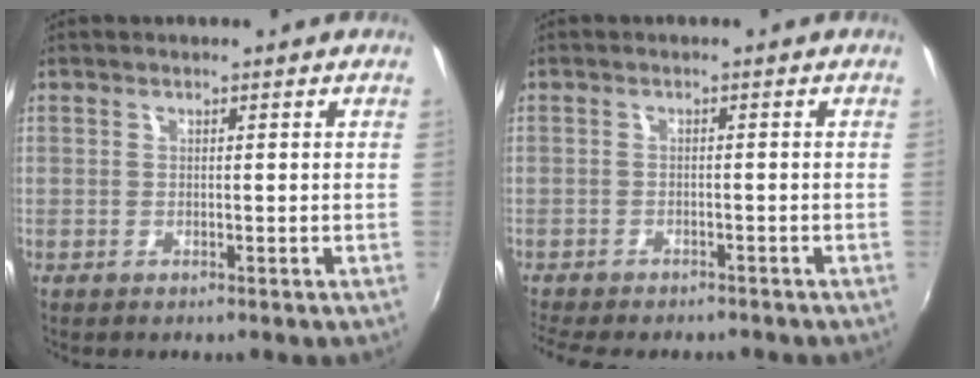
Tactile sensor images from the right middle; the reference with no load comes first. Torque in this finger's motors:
{"motor_torque": [1.03, -1.11, 0.42, 0.05]}